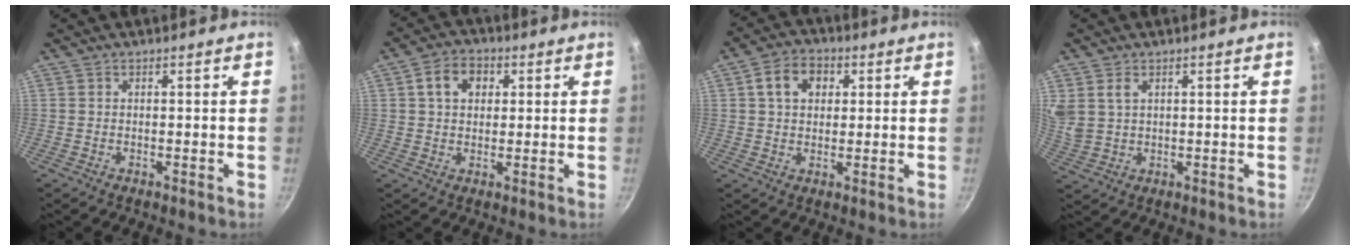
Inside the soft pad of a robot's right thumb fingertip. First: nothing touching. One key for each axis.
{"total": 6.7, "fx": 1.9, "fy": 5.0, "fz": 3.9, "tx": -0.045, "ty": 0.006, "tz": 0.025}
{"total": 7.5, "fx": 2.2, "fy": 5.6, "fz": 4.4, "tx": -0.052, "ty": 0.007, "tz": 0.028}
{"total": 5.6, "fx": 2.4, "fy": 3.7, "fz": 3.4, "tx": -0.062, "ty": -0.004, "tz": 0.056}